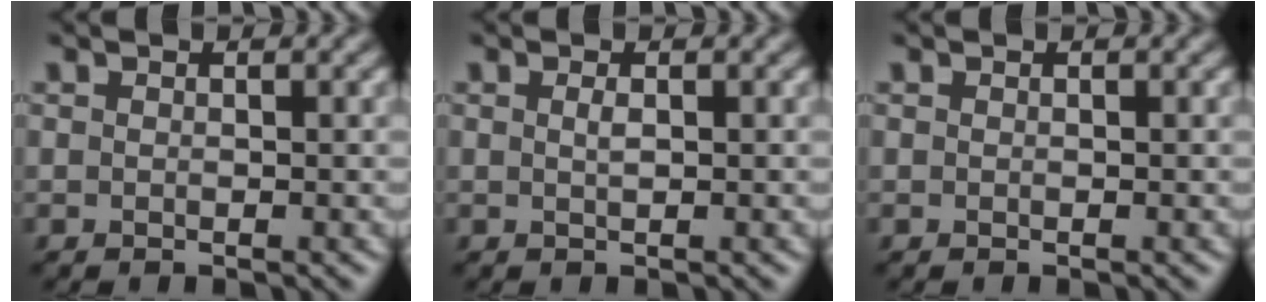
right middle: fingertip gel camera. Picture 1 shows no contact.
{"total": 0.5, "force": [0.2, 0.1, 0.5], "torque": [-0.012, 0.001, 0.003]}
{"total": 0.0}